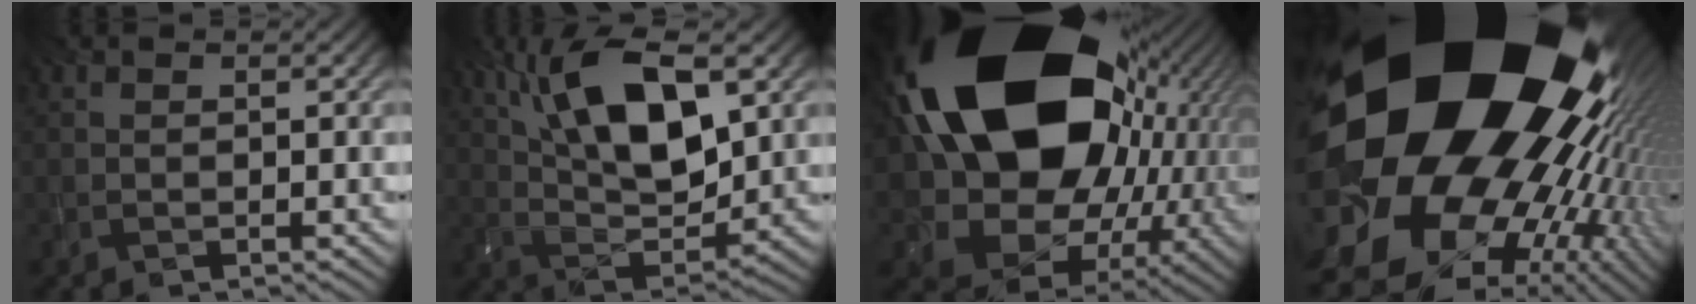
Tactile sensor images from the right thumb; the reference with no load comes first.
{"total": 14.2, "force": [5.5, 6.2, 11.5], "torque": [-0.222, 0.004, 0.103]}
{"total": 24.2, "force": [3.9, 17.3, 16.5], "torque": [-0.316, -0.064, 0.090]}
{"total": 23.1, "force": [3.8, 17.6, 14.5], "torque": [-0.280, -0.094, 0.071]}